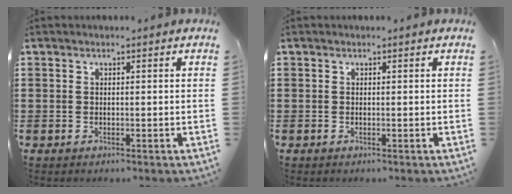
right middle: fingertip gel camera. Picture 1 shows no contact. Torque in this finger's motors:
{"motor_torque": [0.04, -0.02, -0.02, -0.01]}